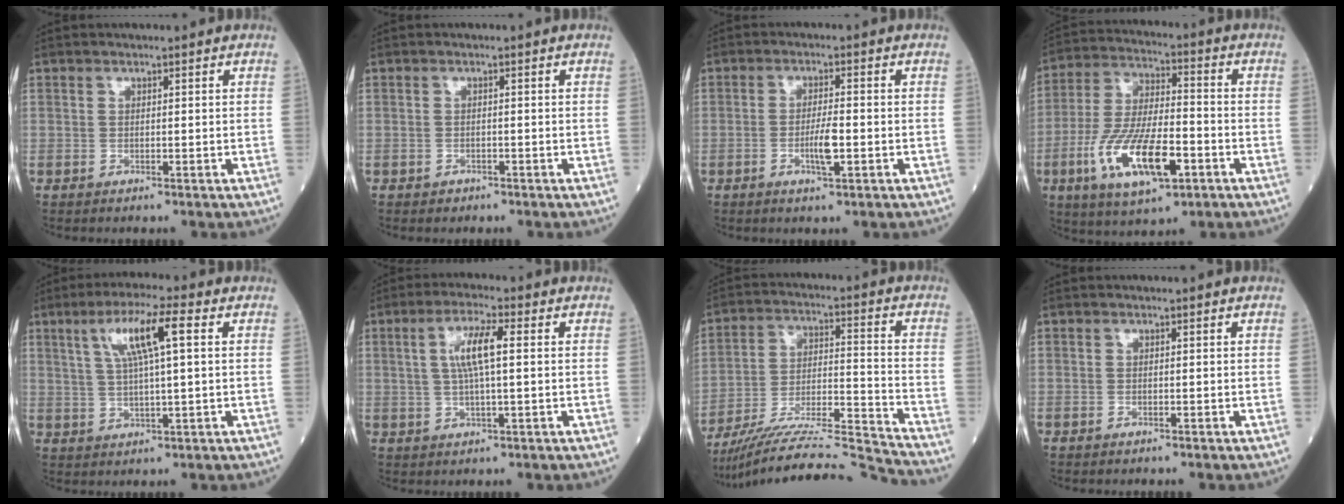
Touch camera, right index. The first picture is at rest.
{"total": 0.9, "force": [-0.6, 0.6, 0.1], "torque": [-0.001, 0.003, -0.009]}
{"total": 3.9, "force": [-1.2, 0.4, 3.7], "torque": [-0.071, -0.002, -0.021]}
{"total": 15.2, "force": [-5.8, 4.6, 13.3], "torque": [-0.268, -0.009, -0.101]}
{"total": 8.6, "force": [2.9, 0.6, 8.1], "torque": [-0.153, 0.016, 0.053]}
{"total": 6.4, "force": [1.2, 0.8, 6.2], "torque": [-0.126, 0.007, 0.022]}
{"total": 18.4, "force": [-17.7, -3.3, 3.9], "torque": [-0.061, 0.004, -0.290]}
{"total": 0.0}